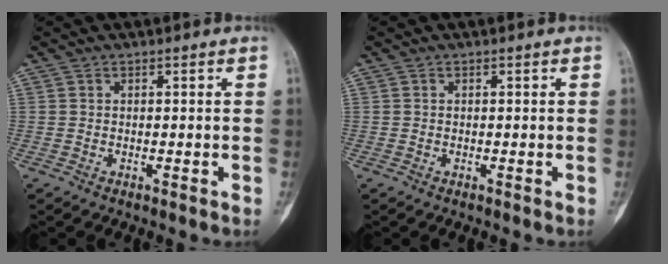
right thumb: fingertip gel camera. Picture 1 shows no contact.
{"total": 0.0}